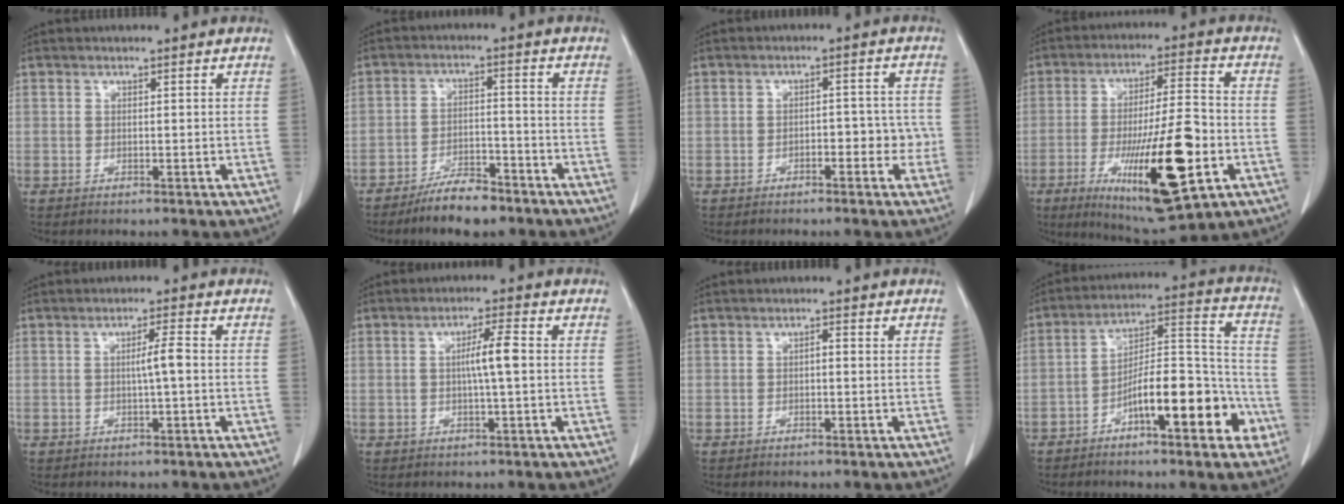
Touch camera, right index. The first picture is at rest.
{"total": 7.0, "force": [-5.6, 2.0, 3.7], "torque": [-0.065, -0.005, -0.096]}
{"total": 4.3, "force": [-1.5, 2.1, 3.4], "torque": [-0.035, 0.024, -0.019]}
{"total": 18.6, "force": [-6.0, 3.1, 17.3], "torque": [-0.302, -0.018, -0.086]}
{"total": 2.5, "force": [-0.1, -0.1, 2.5], "torque": [-0.038, 0.004, -0.001]}
{"total": 4.1, "force": [0.1, 0.2, 4.1], "torque": [-0.070, 0.010, 0.003]}
{"total": 0.8, "force": [0.0, 0.3, 0.7], "torque": [-0.009, 0.005, 0.000]}
{"total": 14.8, "force": [-6.7, 3.9, 12.6], "torque": [-0.192, 0.034, -0.101]}